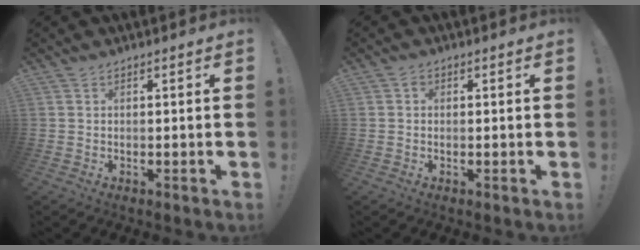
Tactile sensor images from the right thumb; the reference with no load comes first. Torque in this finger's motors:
{"motor_torque": [0.17, 0.14, 0.30, -0.23, -0.02]}